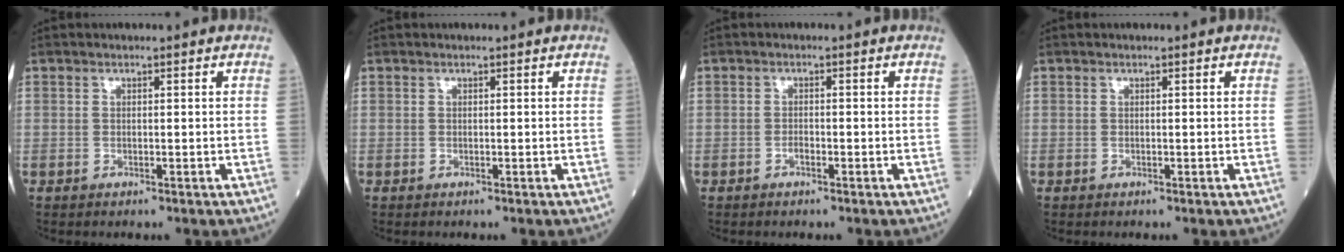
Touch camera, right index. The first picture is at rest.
{"total": 0.0}
{"total": 0.9, "force": [-0.6, 0.3, 0.7], "torque": [-0.013, 0.003, -0.011]}
{"total": 0.0}